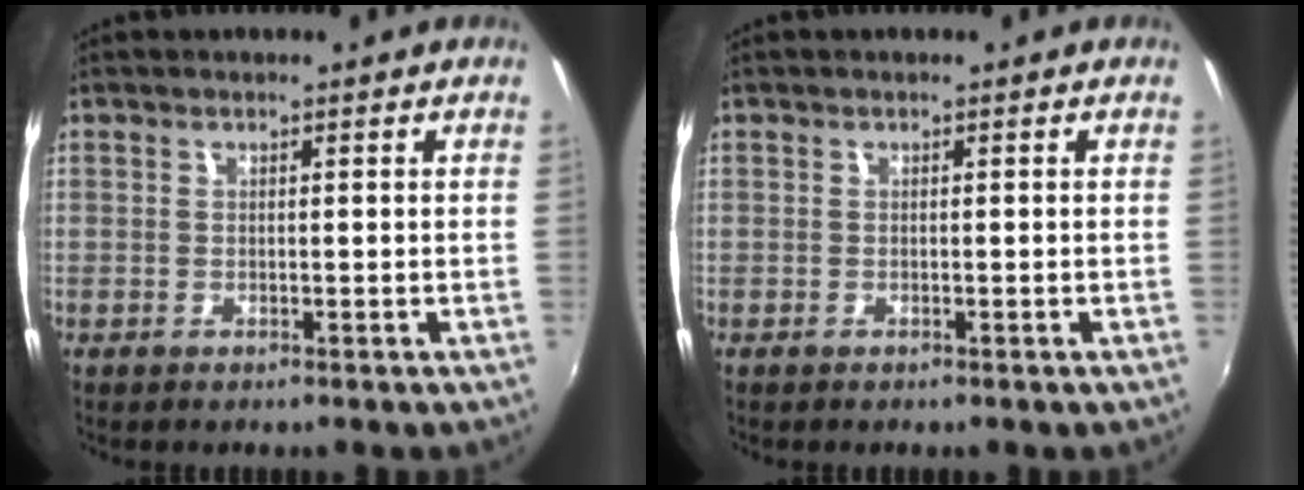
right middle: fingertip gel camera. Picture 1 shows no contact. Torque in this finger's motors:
{"motor_torque": [0.23, -0.08, 0.07, 0.01]}